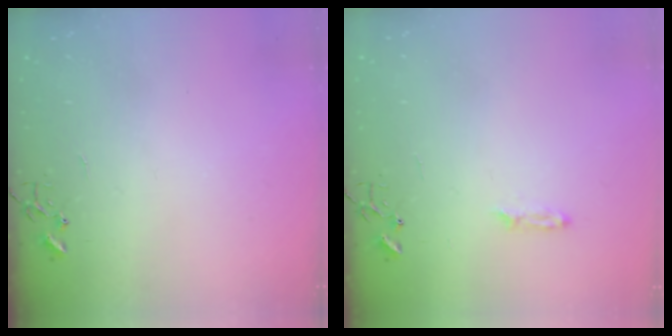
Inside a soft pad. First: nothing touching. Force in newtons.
{"total": 3.2, "press": 3.2, "slide": 0.4}